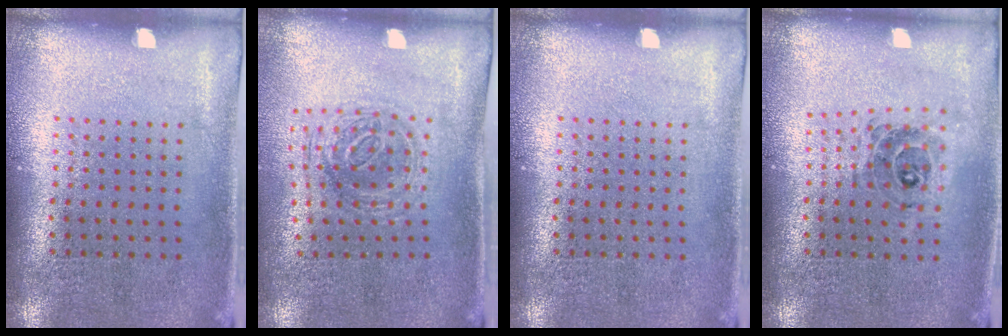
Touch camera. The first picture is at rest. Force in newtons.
{"total": 1.1, "press": 1.0, "slide": 0.3}
{"total": 0.0}
{"total": 0.8, "press": 0.8, "slide": 0.2}